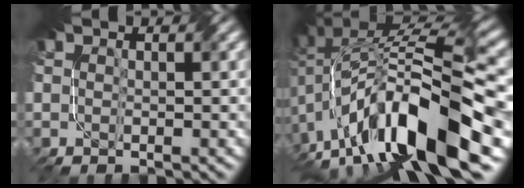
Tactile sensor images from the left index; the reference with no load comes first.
{"total": 15.9, "force": [-5.8, 6.5, 13.3], "torque": [-0.239, 0.015, -0.110]}